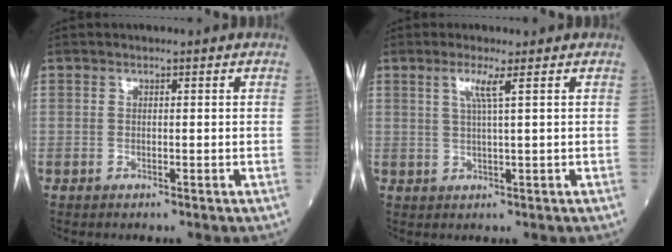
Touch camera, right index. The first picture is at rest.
{"total": 2.8, "force": [1.2, -0.7, 2.5], "torque": [-0.052, 0.000, 0.024]}